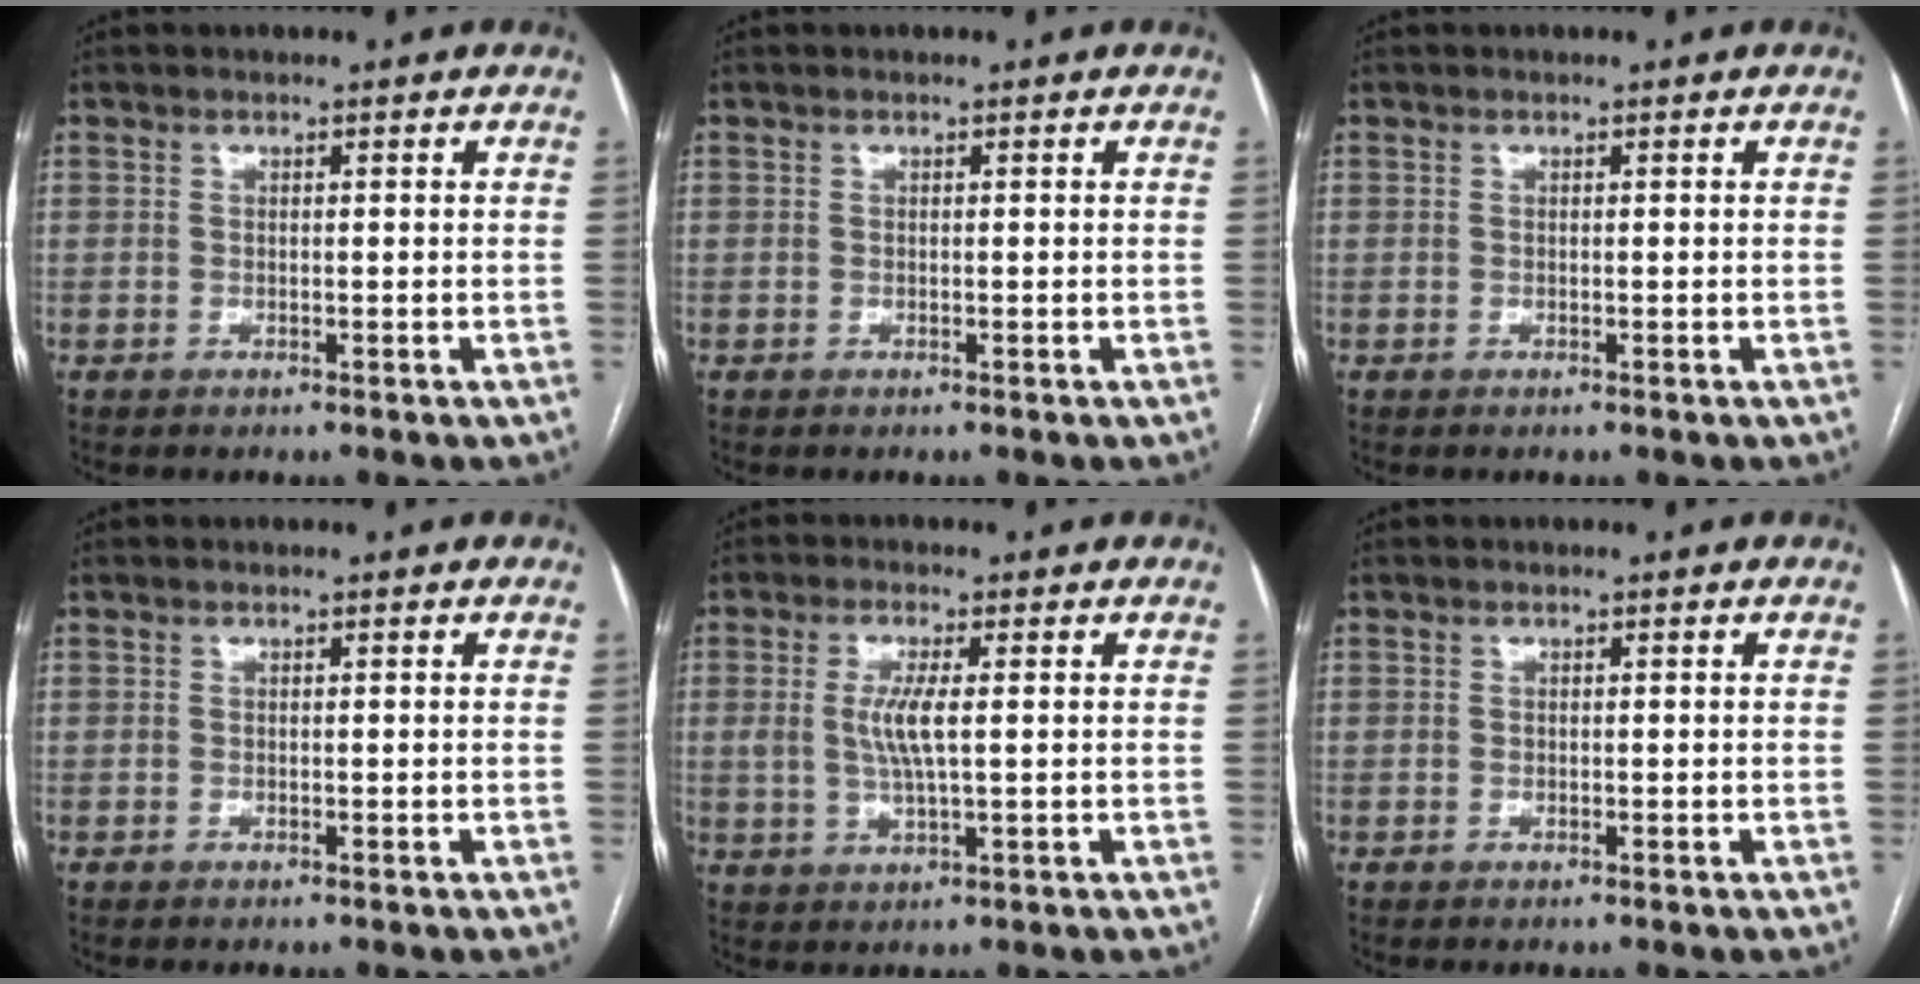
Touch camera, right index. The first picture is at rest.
{"total": 0.0}
{"total": 0.0}
{"total": 0.0}
{"total": 5.0, "force": [0.6, 0.9, 4.9], "torque": [-0.106, -0.002, 0.012]}
{"total": 0.0}